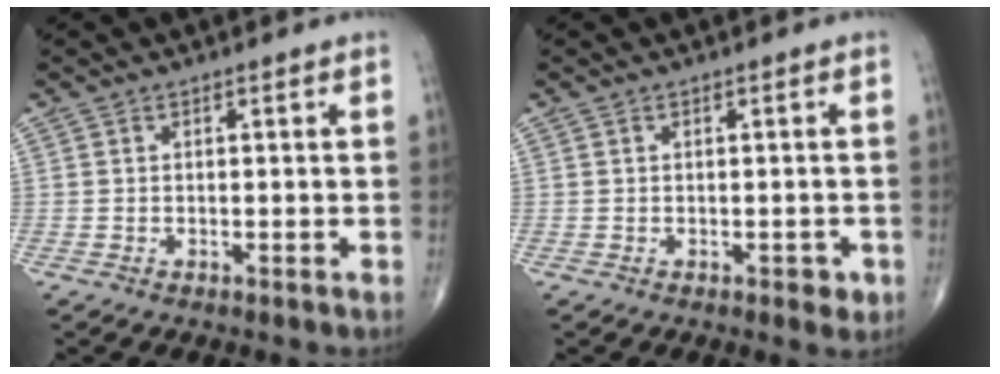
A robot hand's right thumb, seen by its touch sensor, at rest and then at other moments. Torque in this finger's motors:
{"motor_torque": [0.32, 0.57, -0.14, -0.06, 0.08]}